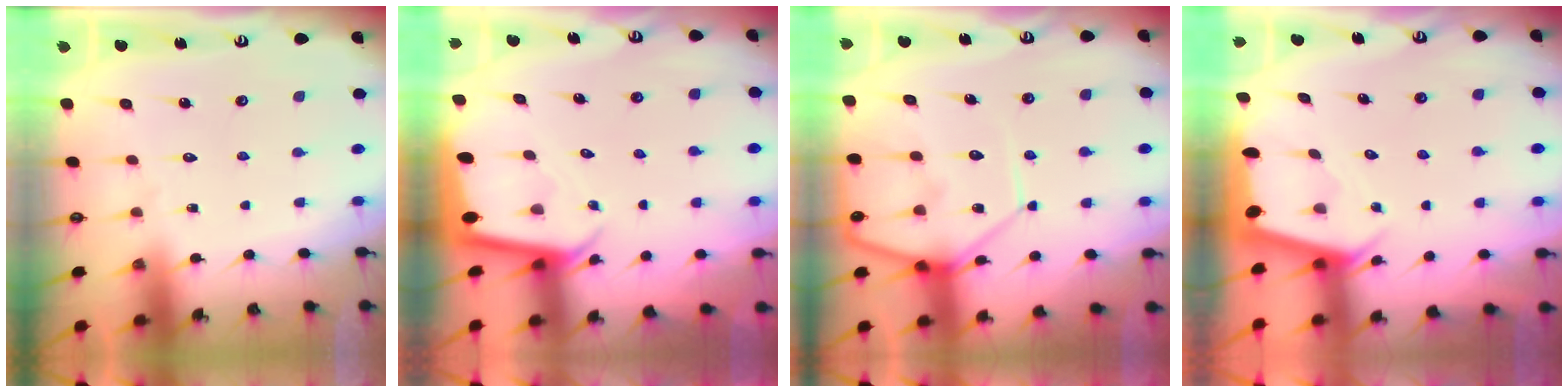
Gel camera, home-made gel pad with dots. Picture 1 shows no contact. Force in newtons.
{"total": 2.0, "press": 2.0, "slide": 0.1}
{"total": 12.1, "press": 12.1, "slide": 1.1}
{"total": 2.4, "press": 2.4, "slide": 0.4}